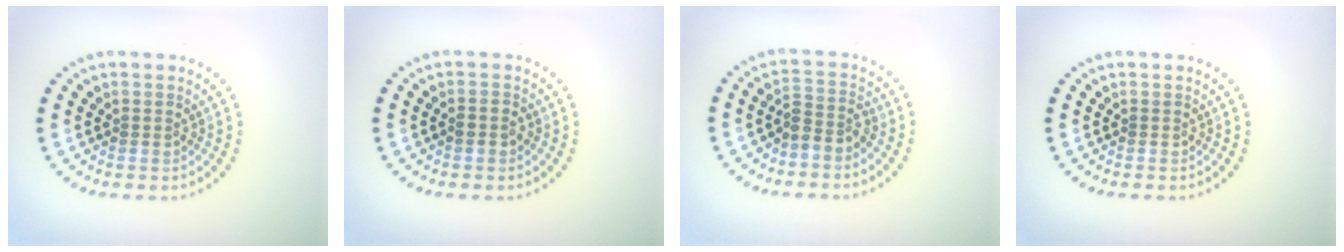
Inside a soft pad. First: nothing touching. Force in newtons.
{"total": 1.1, "press": 1.0, "slide": 0.5}
{"total": 2.3, "press": 1.8, "slide": 1.5}
{"total": 0.0}